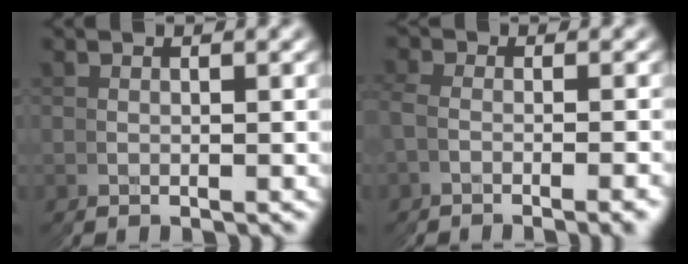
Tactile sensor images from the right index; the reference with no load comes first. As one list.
[{"total": 2.3, "force": [-1.0, -1.8, -1.0], "torque": [0.011, 0.017, -0.027]}]